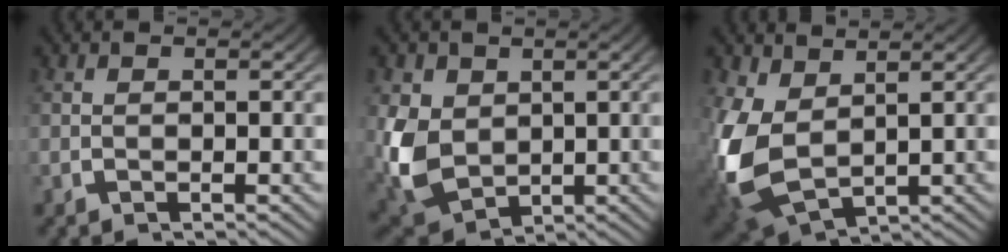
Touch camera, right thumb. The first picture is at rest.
{"total": 9.1, "force": [-1.1, 7.2, 5.5], "torque": [-0.162, -0.056, 0.014]}
{"total": 10.8, "force": [-1.4, 7.8, 7.4], "torque": [-0.217, -0.064, 0.015]}